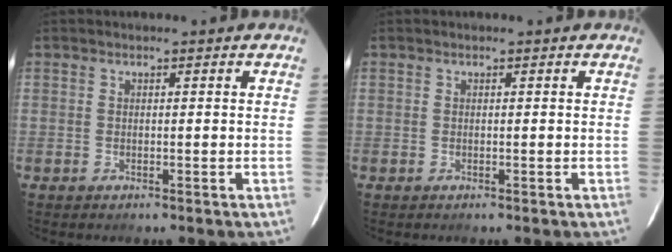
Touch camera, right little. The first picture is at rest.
{"total": 0.0}